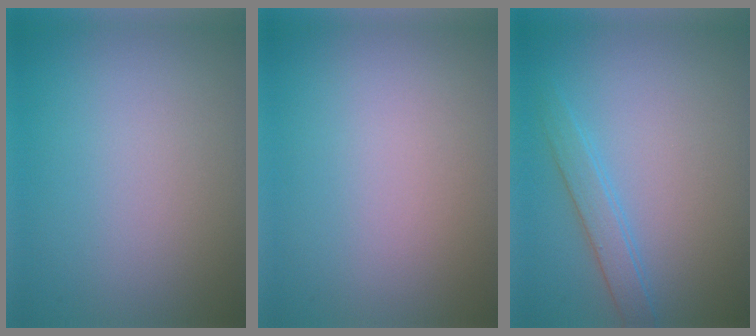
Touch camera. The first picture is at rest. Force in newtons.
{"total": 0.0}
{"total": 2.1, "press": 2.1, "slide": 0.1}